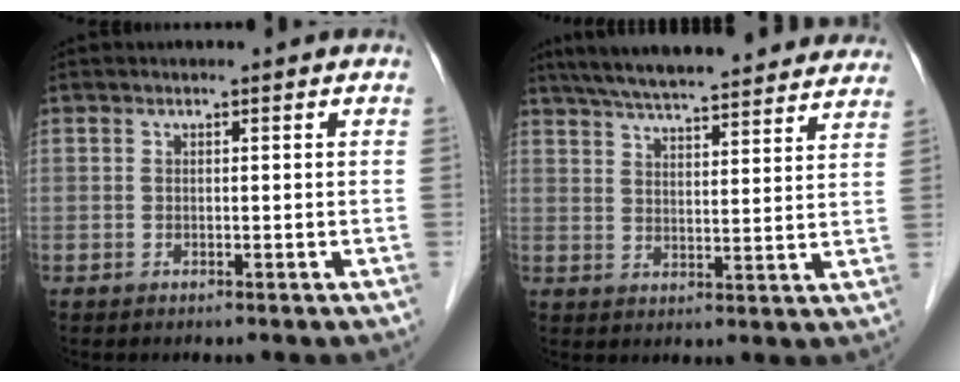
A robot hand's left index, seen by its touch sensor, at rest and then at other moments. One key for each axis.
{"total": 26.6, "fx": 23.8, "fy": 4.1, "fz": 11.2, "tx": -0.184, "ty": 0.008, "tz": 0.307}